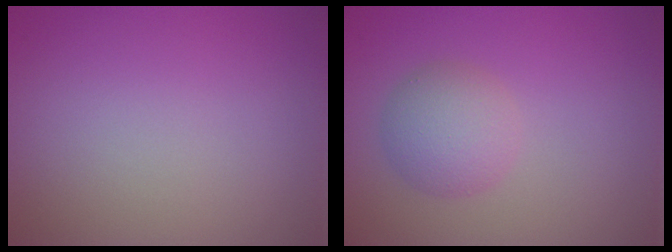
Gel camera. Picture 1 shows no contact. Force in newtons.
{"total": 3.1, "press": 3.1, "slide": 0.1}